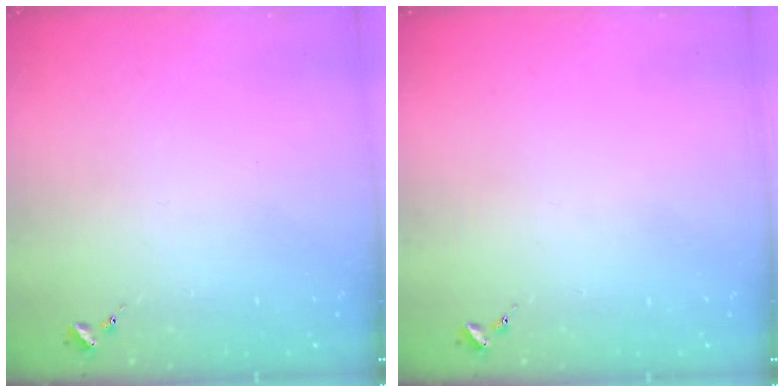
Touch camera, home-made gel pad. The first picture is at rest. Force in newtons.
{"total": 0.0}